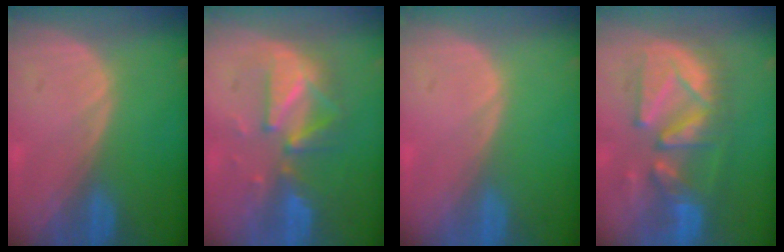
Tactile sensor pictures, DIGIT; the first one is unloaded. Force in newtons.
{"total": 8.0, "press": 8.0, "slide": 0.8}
{"total": 0.0}
{"total": 10.9, "press": 10.6, "slide": 2.8}